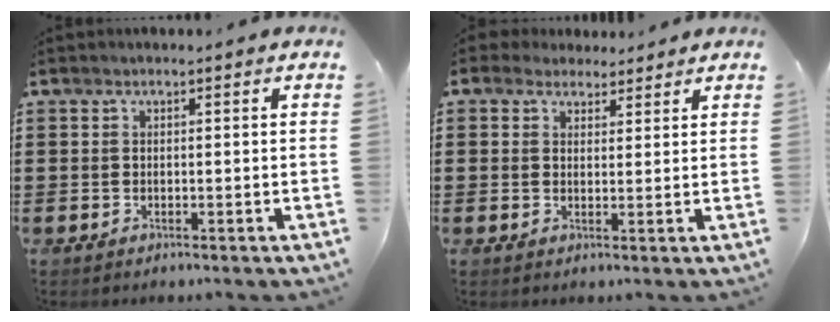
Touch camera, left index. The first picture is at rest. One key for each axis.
{"total": 2.6, "fx": 2.1, "fy": 1.5, "fz": 0.1, "tx": -0.010, "ty": 0.007, "tz": 0.041}